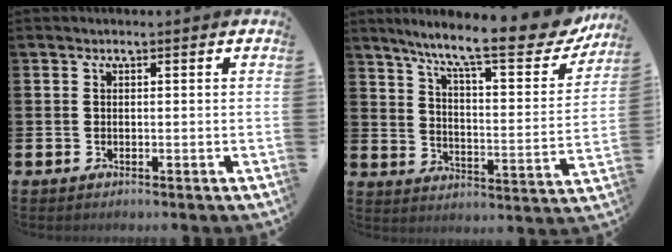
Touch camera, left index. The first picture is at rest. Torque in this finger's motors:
{"motor_torque": [0.66, -1.34, 1.05, 0.21]}